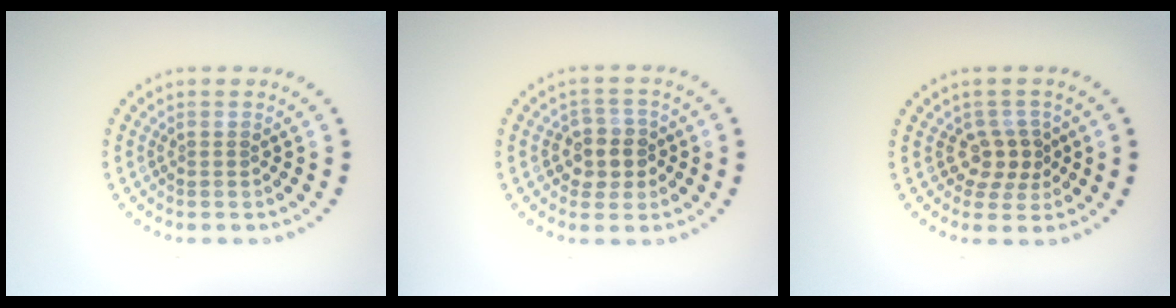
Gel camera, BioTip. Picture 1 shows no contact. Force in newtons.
{"total": 2.8, "press": 2.7, "slide": 0.8}
{"total": 2.3, "press": 1.9, "slide": 1.3}